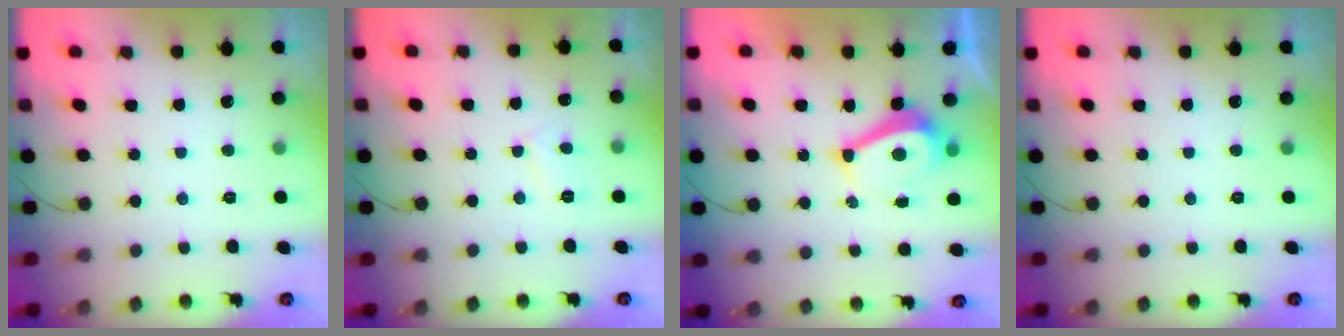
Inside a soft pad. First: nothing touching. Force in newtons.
{"total": 4.1, "press": 4.0, "slide": 0.4}
{"total": 7.7, "press": 7.7, "slide": 0.8}
{"total": 0.0}